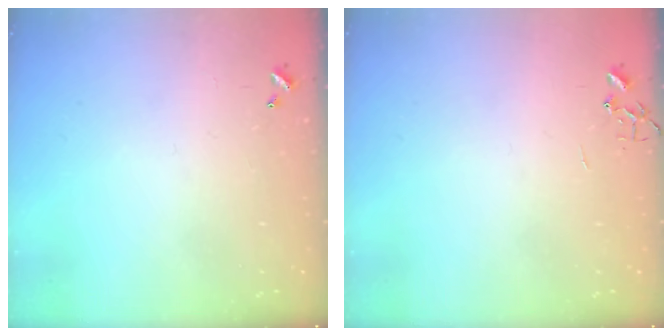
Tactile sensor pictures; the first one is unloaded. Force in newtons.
{"total": 0.0}